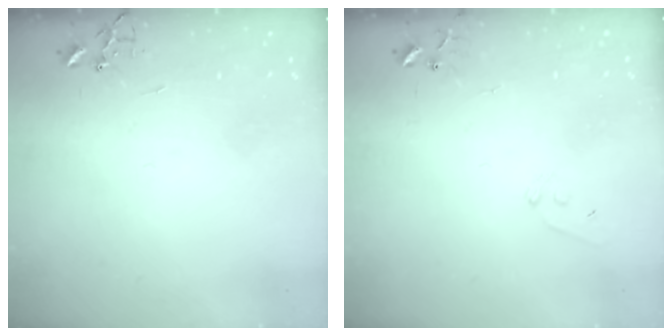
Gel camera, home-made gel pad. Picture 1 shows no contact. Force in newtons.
{"total": 6.8, "press": 6.7, "slide": 0.5}